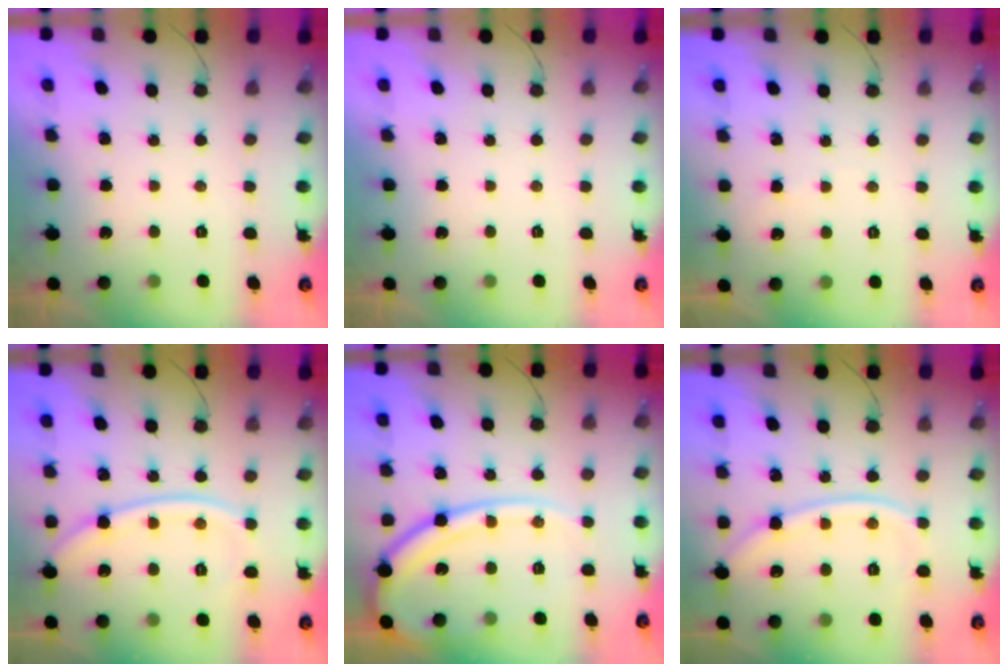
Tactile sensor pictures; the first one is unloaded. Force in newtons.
{"total": 0.0}
{"total": 2.5, "press": 2.5, "slide": 0.3}
{"total": 12.3, "press": 12.1, "slide": 1.6}
{"total": 15.7, "press": 15.6, "slide": 1.6}
{"total": 11.9, "press": 11.8, "slide": 1.2}